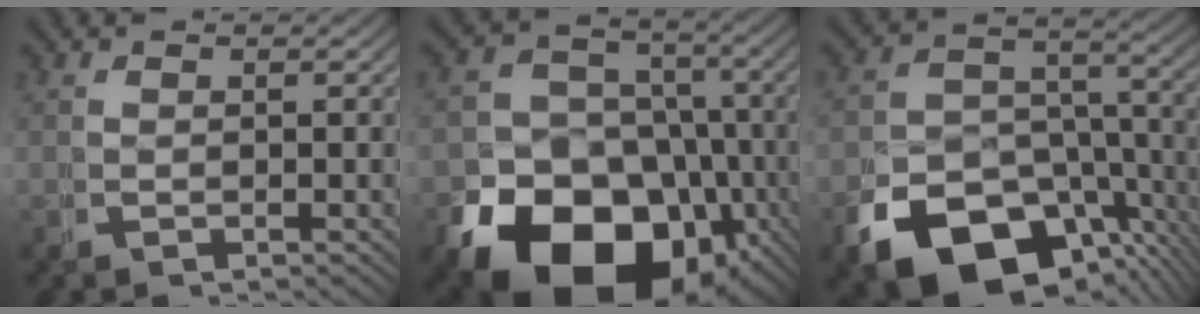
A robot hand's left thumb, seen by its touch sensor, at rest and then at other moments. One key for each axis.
{"total": 20.4, "fx": -8.7, "fy": 14.0, "fz": 12.0, "tx": -0.210, "ty": -0.088, "tz": -0.114}
{"total": 14.3, "fx": -7.4, "fy": 8.9, "fz": 8.4, "tx": -0.131, "ty": -0.042, "tz": -0.108}